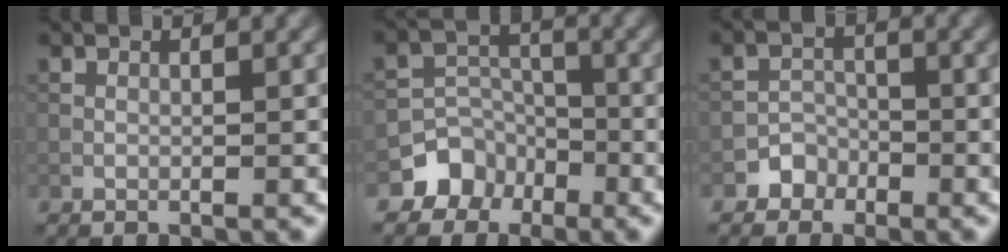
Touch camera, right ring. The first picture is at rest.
{"total": 4.0, "force": [-2.7, 3.0, 0.5], "torque": [0.005, 0.011, -0.046]}
{"total": 1.9, "force": [-1.2, 1.4, 0.0], "torque": [0.012, 0.009, -0.022]}